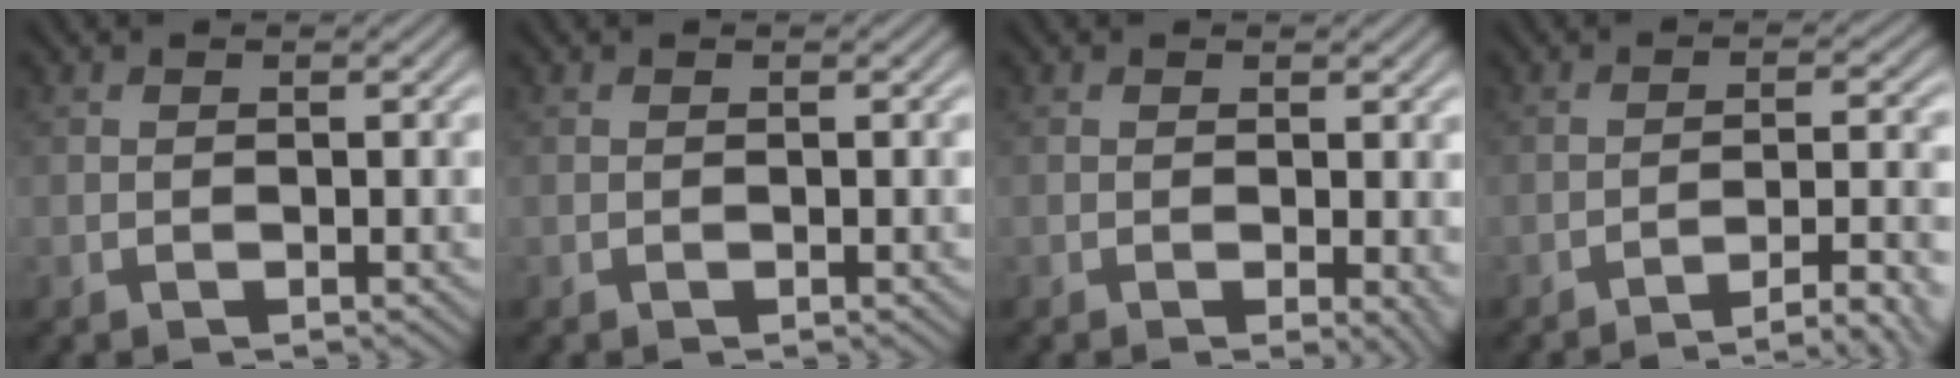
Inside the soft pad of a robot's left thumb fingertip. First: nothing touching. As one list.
[{"total": 0.0}, {"total": 1.9, "force": [0.0, 0.4, 1.9], "torque": [-0.026, -0.004, -0.003]}, {"total": 7.1, "force": [-4.9, 1.2, 5.0], "torque": [-0.073, 0.012, -0.071]}]